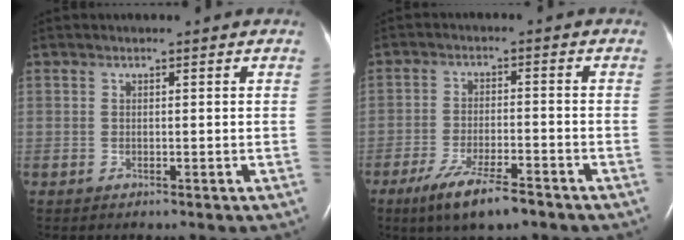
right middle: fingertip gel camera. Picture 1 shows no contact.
{"total": 8.6, "force": [-6.0, 1.5, 6.0], "torque": [-0.114, -0.015, -0.100]}